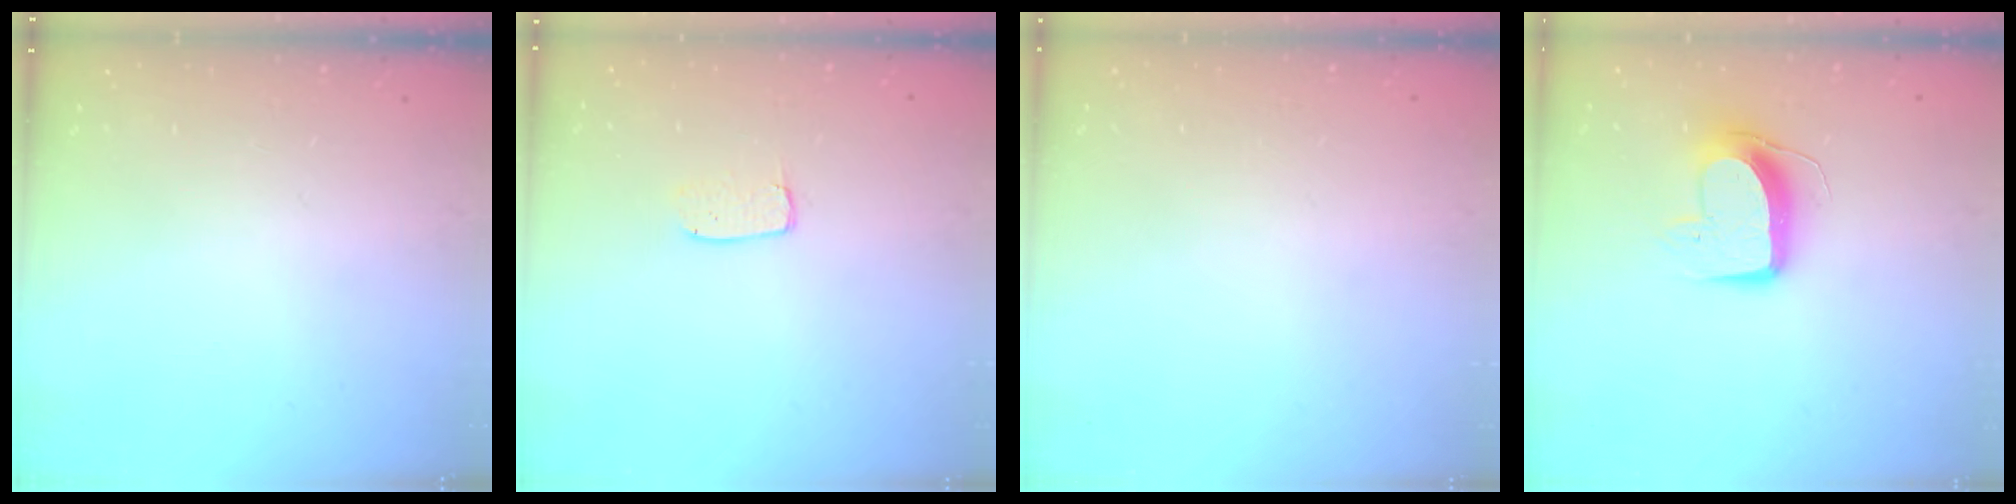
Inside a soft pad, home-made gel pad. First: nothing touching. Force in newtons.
{"total": 3.9, "press": 3.9, "slide": 0.3}
{"total": 0.0}
{"total": 12.1, "press": 12.1, "slide": 1.0}